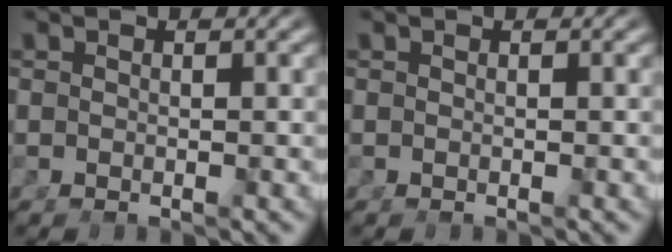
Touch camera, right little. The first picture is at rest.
{"total": 0.0}